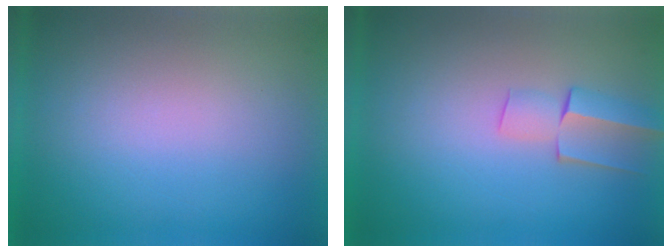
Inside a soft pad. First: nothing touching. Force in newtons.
{"total": 2.6}